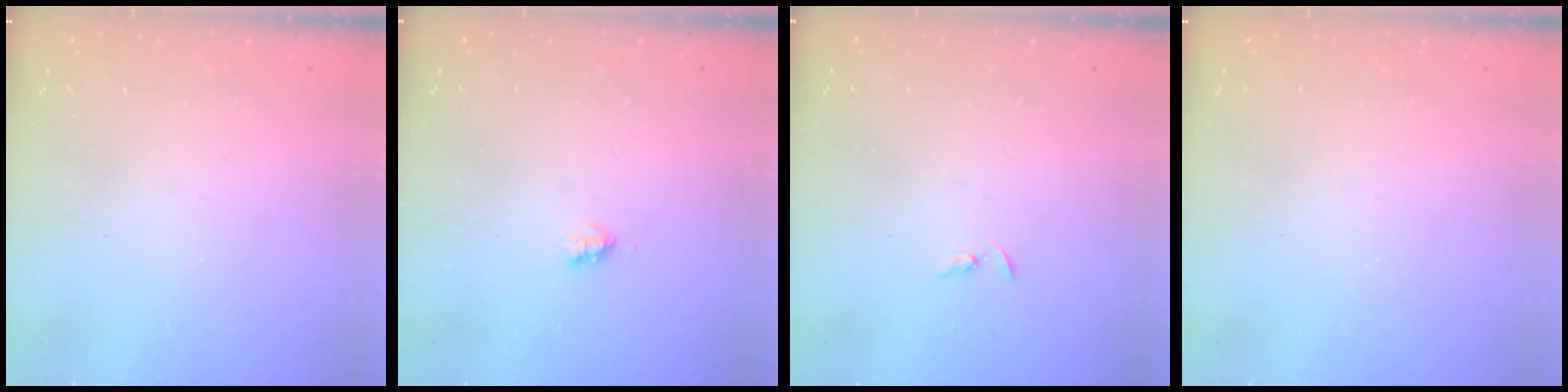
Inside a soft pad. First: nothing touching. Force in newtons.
{"total": 1.9, "press": 1.8, "slide": 0.4}
{"total": 2.4, "press": 2.3, "slide": 0.2}
{"total": 0.0}